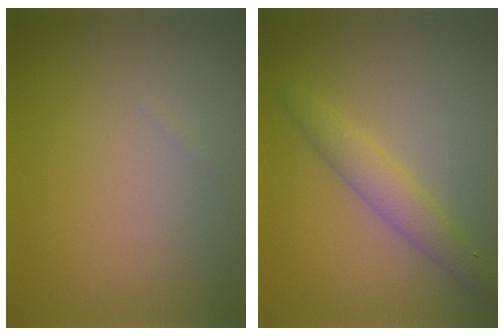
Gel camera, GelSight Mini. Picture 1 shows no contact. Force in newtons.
{"total": 2.8, "press": 2.8, "slide": 0.1}